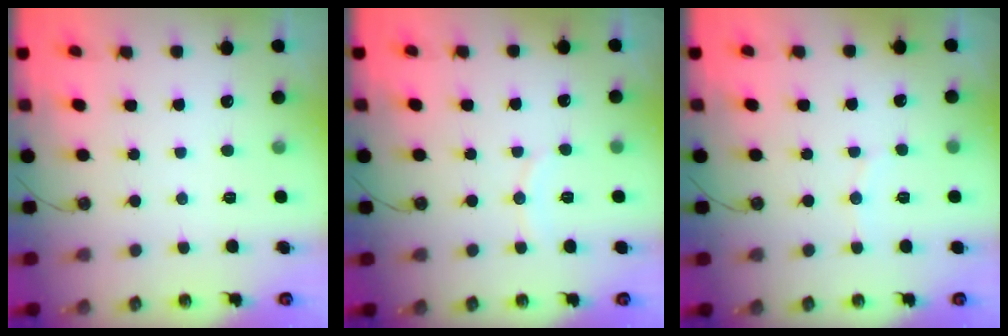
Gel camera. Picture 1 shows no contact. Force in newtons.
{"total": 3.9, "press": 3.9, "slide": 0.5}
{"total": 4.0, "press": 3.6, "slide": 1.7}